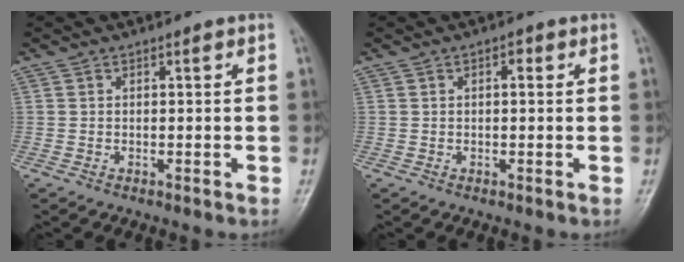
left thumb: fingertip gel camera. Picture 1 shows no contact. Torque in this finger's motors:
{"motor_torque": [-0.20, -0.05, -0.12, -0.06, -0.05]}